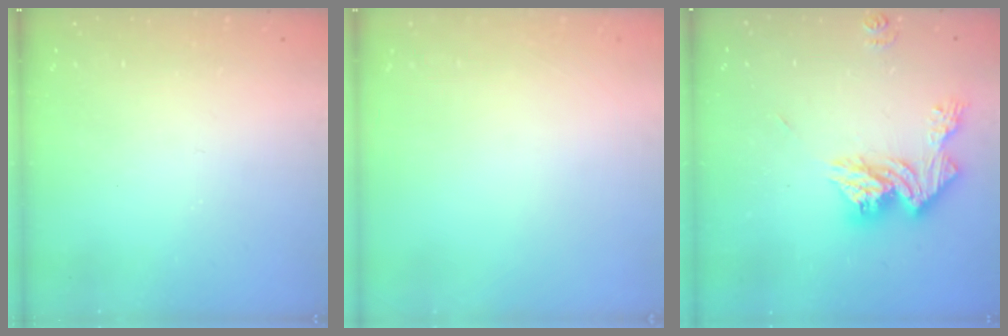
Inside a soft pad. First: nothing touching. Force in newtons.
{"total": 0.0}
{"total": 14.7, "press": 14.7, "slide": 1.2}